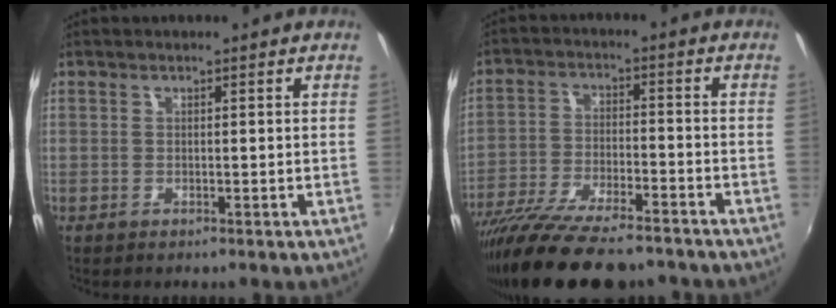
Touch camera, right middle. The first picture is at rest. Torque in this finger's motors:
{"motor_torque": [1.08, -1.07, 0.38, 0.21]}